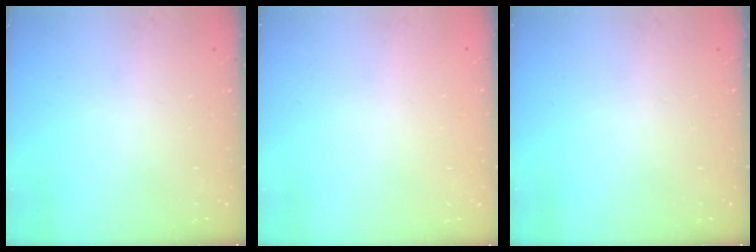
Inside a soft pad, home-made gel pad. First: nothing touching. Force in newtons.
{"total": 0.0}
{"total": 0.0}